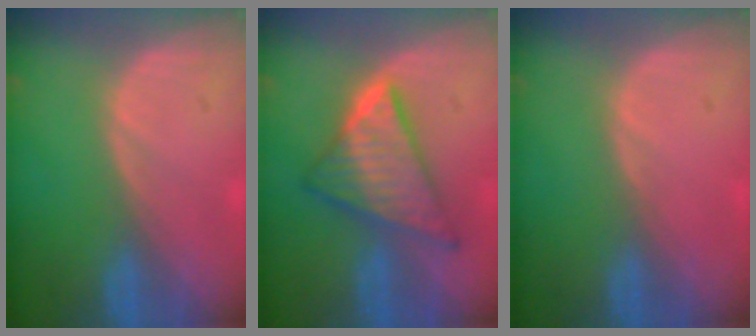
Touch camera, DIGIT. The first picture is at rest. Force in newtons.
{"total": 9.0, "press": 9.0, "slide": 0.7}
{"total": 0.0}